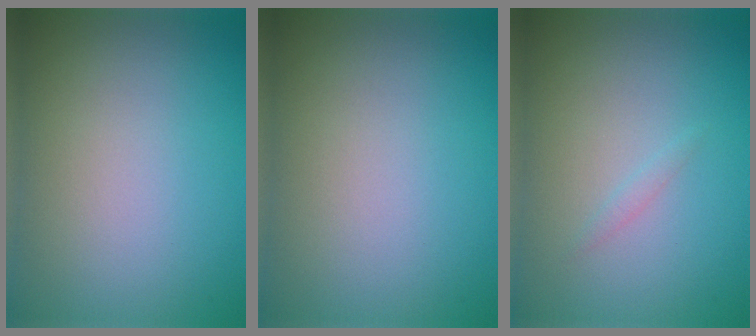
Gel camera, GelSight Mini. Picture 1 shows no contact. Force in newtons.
{"total": 0.0}
{"total": 0.6, "press": 0.6, "slide": 0.0}